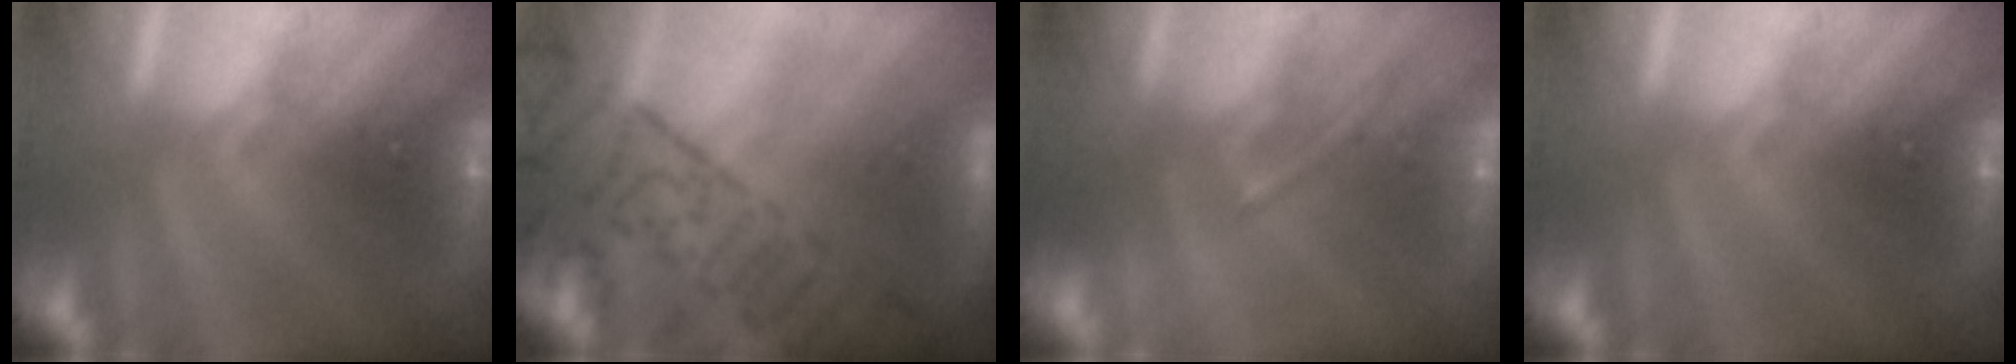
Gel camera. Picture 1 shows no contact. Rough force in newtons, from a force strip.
{"total": 7.6}
{"total": 1.4}
{"total": 0.0}